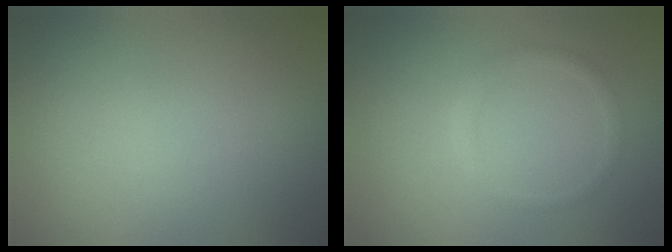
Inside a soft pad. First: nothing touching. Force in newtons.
{"total": 1.3, "press": 1.3, "slide": 0.2}